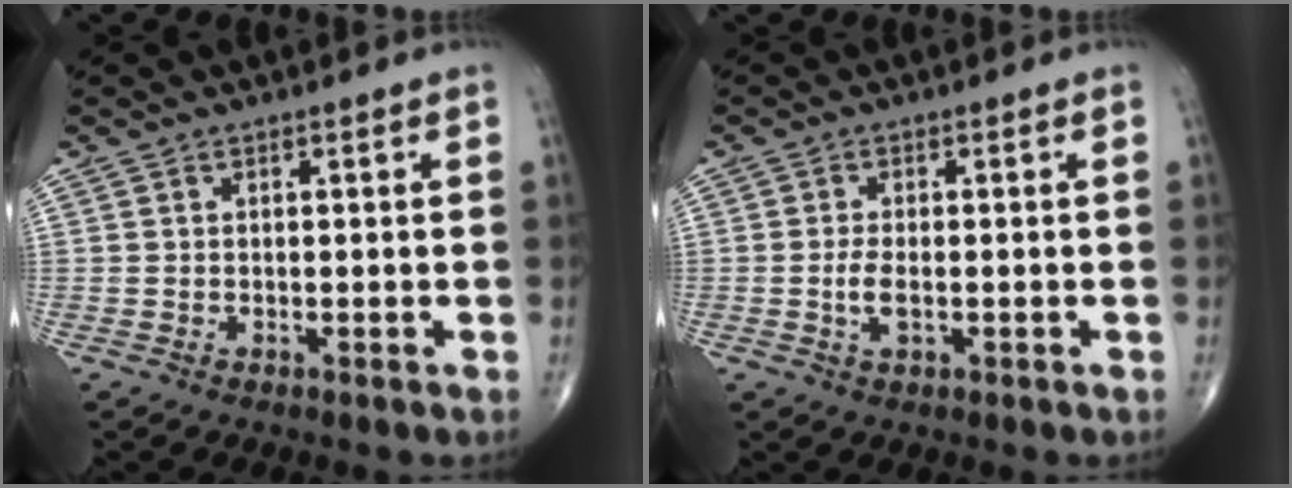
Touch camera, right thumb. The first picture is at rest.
{"total": 3.0, "force": [-0.5, 1.3, 2.7], "torque": [-0.058, -0.003, -0.012]}